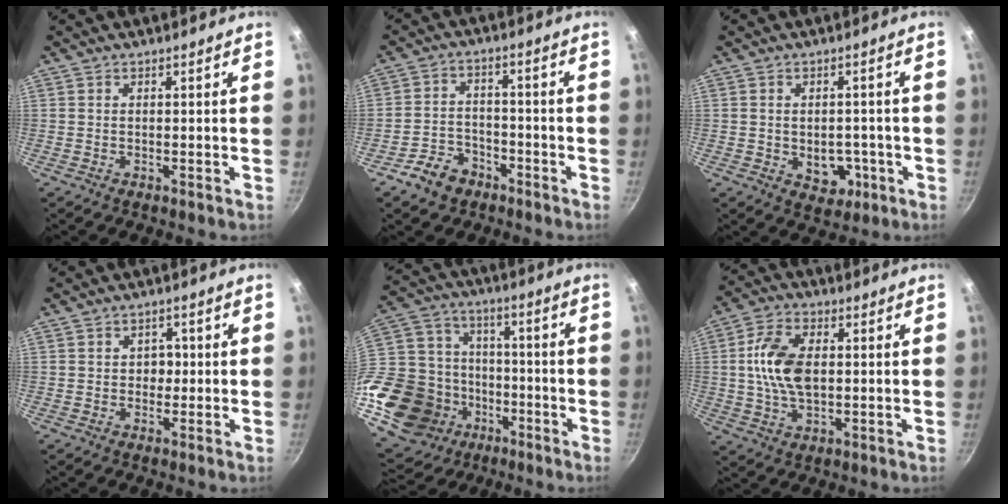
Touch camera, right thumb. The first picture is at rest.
{"total": 6.9, "force": [-4.3, 4.7, 2.6], "torque": [-0.034, 0.040, -0.078]}
{"total": 6.4, "force": [-1.6, 4.8, 3.9], "torque": [-0.028, 0.009, -0.012]}
{"total": 2.9, "force": [0.1, 2.5, 1.6], "torque": [-0.001, 0.006, 0.000]}
{"total": 30.0, "force": [-12.3, 23.0, 14.9], "torque": [-0.307, 0.068, -0.196]}
{"total": 11.3, "force": [1.0, 6.7, 9.1], "torque": [-0.162, 0.013, 0.014]}